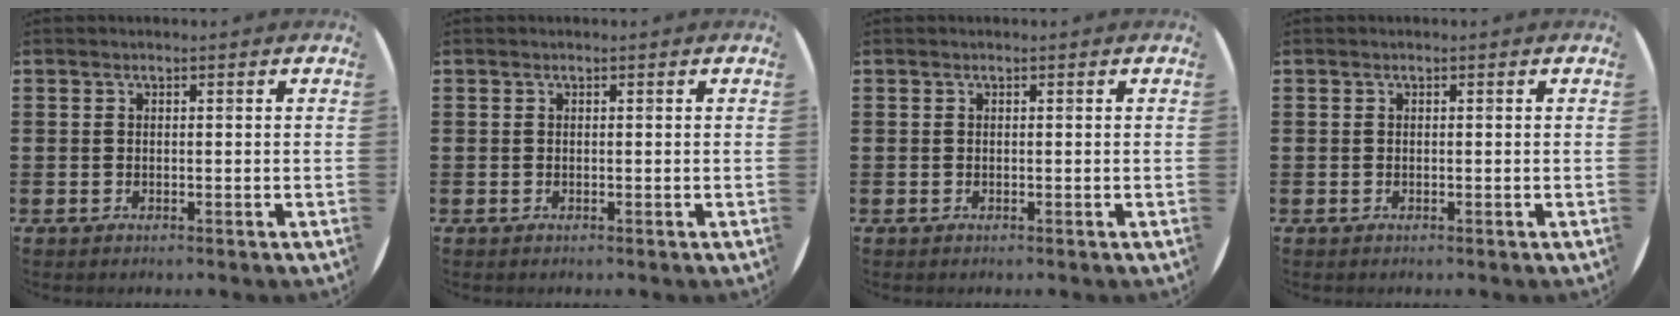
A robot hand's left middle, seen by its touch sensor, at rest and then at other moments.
{"total": 0.0}
{"total": 0.0}
{"total": 0.0}